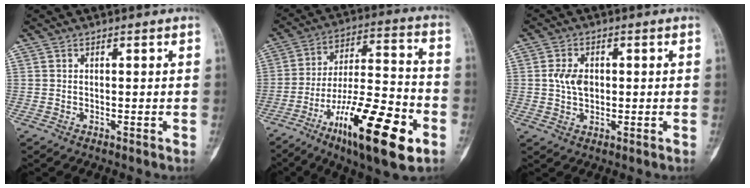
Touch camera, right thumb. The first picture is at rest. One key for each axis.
{"total": 22.8, "fx": -10.6, "fy": 6.3, "fz": 19.1, "tx": -0.311, "ty": 0.051, "tz": -0.172}
{"total": 4.8, "fx": 0.3, "fy": 3.3, "fz": 3.5, "tx": -0.057, "ty": 0.003, "tz": 0.004}